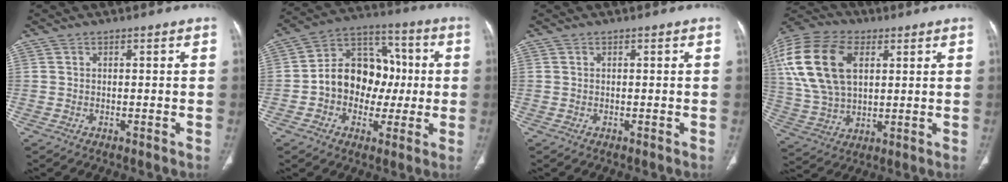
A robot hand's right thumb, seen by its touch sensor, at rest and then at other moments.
{"total": 14.9, "force": [-0.8, 11.7, 9.2], "torque": [-0.100, 0.043, -0.019]}
{"total": 0.0}
{"total": 20.6, "force": [5.7, 12.9, 15.1], "torque": [-0.311, 0.001, 0.105]}